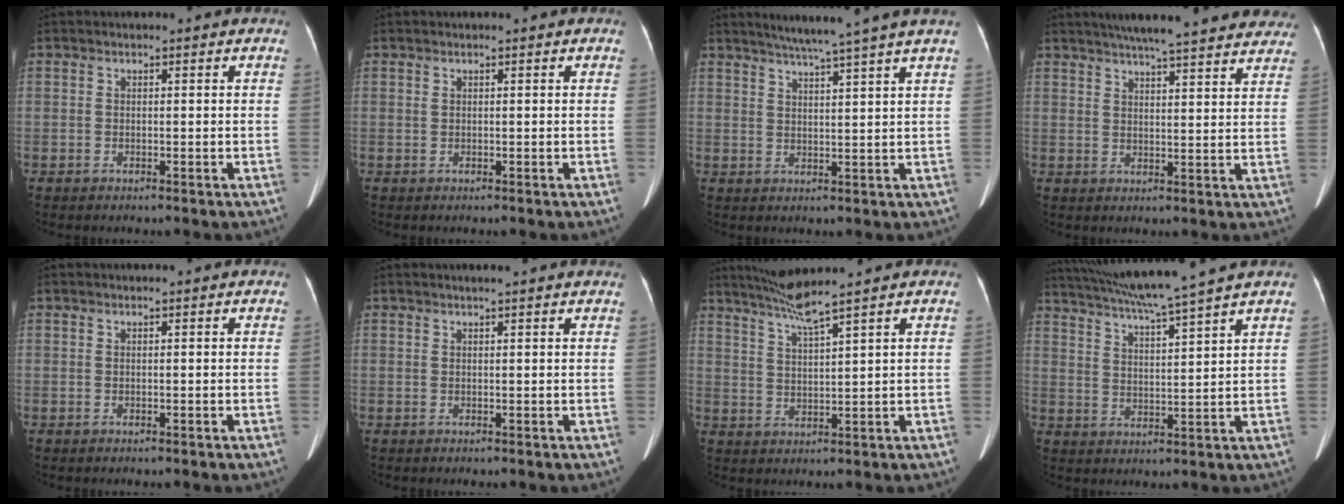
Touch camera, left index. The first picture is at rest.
{"total": 0.0}
{"total": 9.3, "force": [7.5, -1.9, 5.2], "torque": [-0.073, 0.010, 0.096]}
{"total": 22.5, "force": [19.7, 3.0, 10.3], "torque": [-0.141, 0.008, 0.238]}
{"total": 0.0}
{"total": 3.3, "force": [2.8, -0.1, 1.6], "torque": [-0.017, 0.019, 0.030]}
{"total": 5.5, "force": [4.6, -1.8, 2.5], "torque": [-0.054, -0.007, 0.093]}
{"total": 12.9, "force": [11.1, -2.2, 6.1], "torque": [-0.110, 0.003, 0.178]}